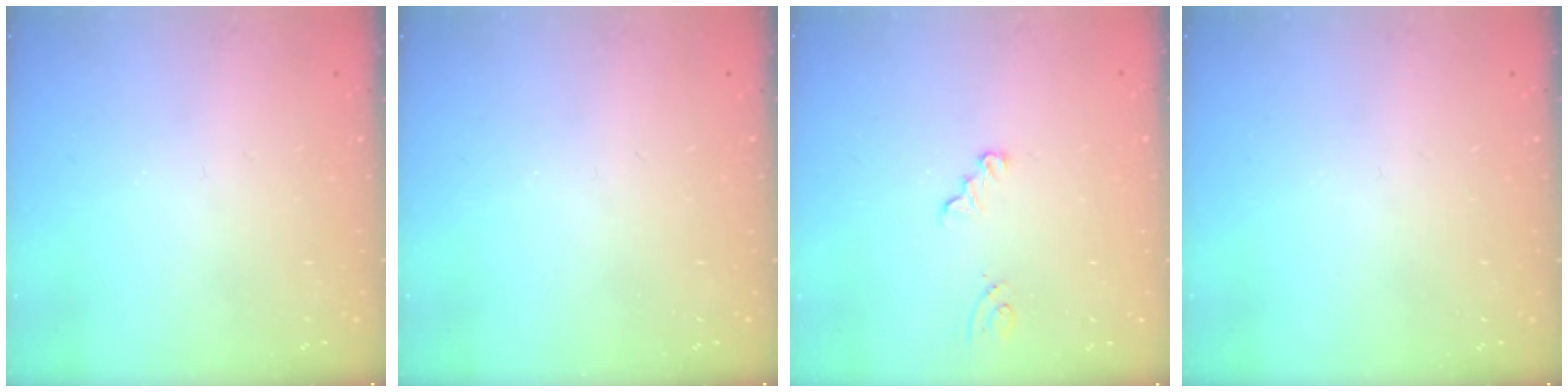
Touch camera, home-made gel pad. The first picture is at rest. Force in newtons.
{"total": 0.0}
{"total": 2.3, "press": 2.3, "slide": 0.2}
{"total": 0.0}